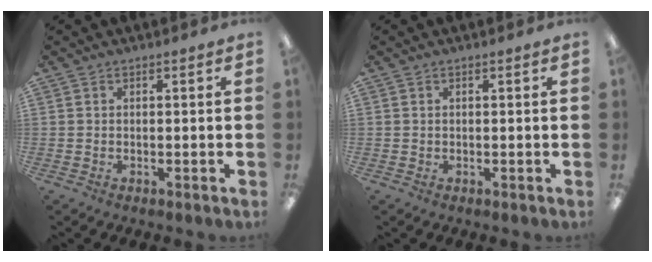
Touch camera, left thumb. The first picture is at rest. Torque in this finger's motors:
{"motor_torque": [0.01, 0.00, 0.05, -0.09, 0.01]}